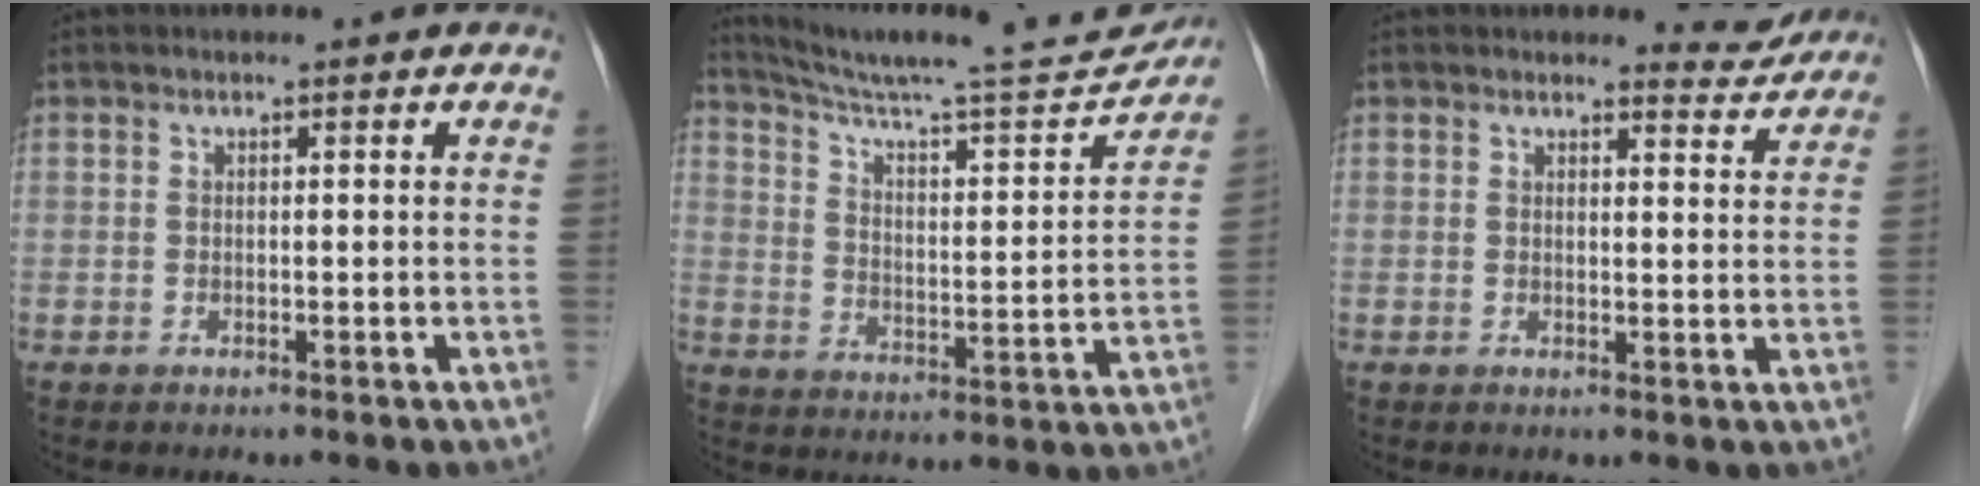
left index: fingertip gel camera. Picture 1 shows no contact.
{"total": 20.1, "force": [19.1, 0.3, 6.4], "torque": [-0.106, -0.041, 0.275]}
{"total": 3.1, "force": [3.1, 0.4, -0.4], "torque": [0.003, -0.024, 0.029]}